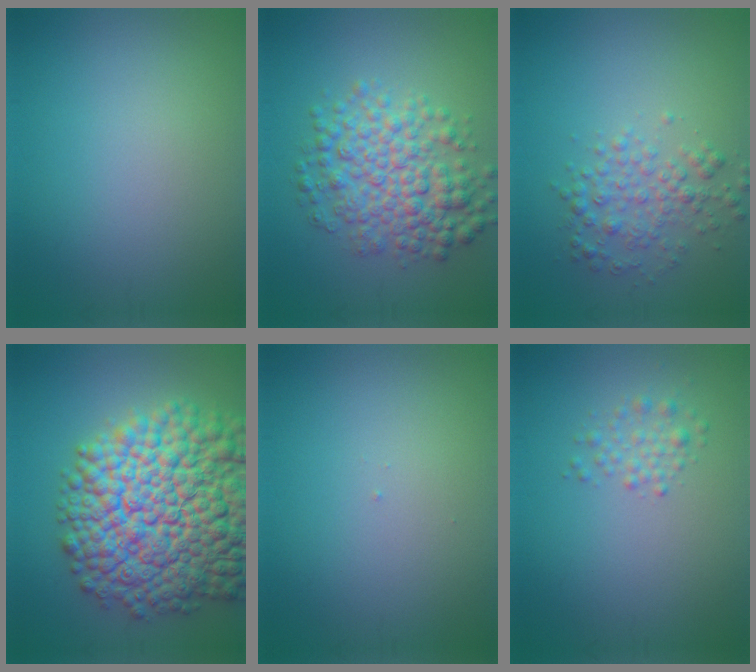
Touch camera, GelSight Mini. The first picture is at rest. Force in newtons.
{"total": 6.5, "press": 6.5, "slide": 0.1}
{"total": 3.0, "press": 3.0, "slide": 0.0}
{"total": 17.5, "press": 17.5, "slide": 0.7}
{"total": 0.0}
{"total": 1.6, "press": 1.6, "slide": 0.1}